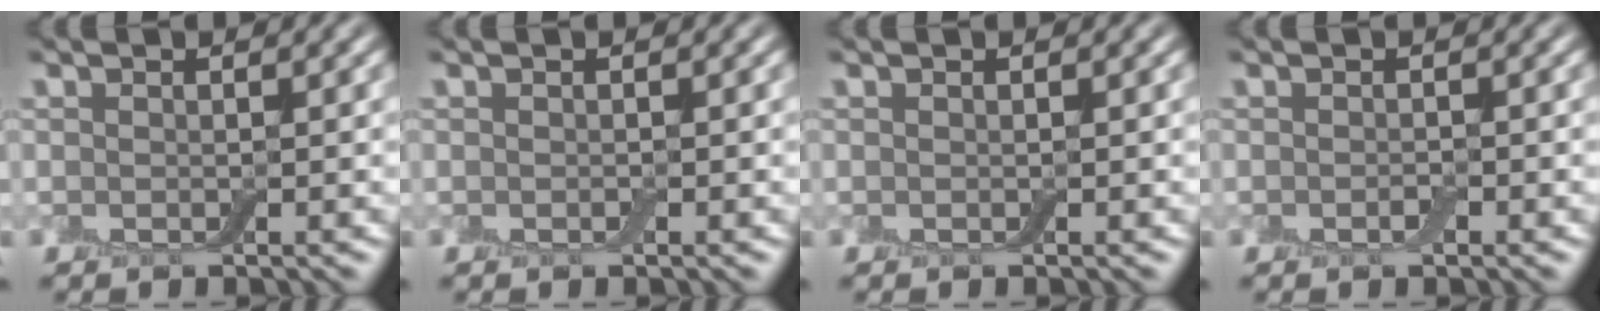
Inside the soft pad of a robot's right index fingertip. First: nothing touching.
{"total": 0.0}
{"total": 0.0}
{"total": 0.6, "force": [-0.3, 0.3, 0.5], "torque": [-0.009, 0.000, -0.004]}